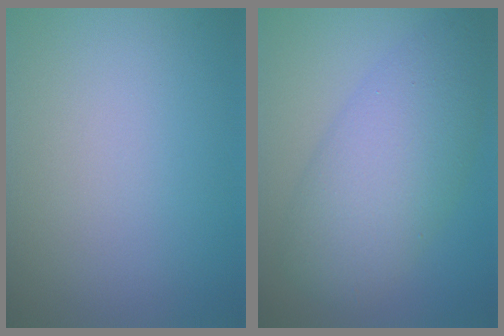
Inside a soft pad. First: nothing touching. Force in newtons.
{"total": 7.4, "press": 7.4, "slide": 0.1}